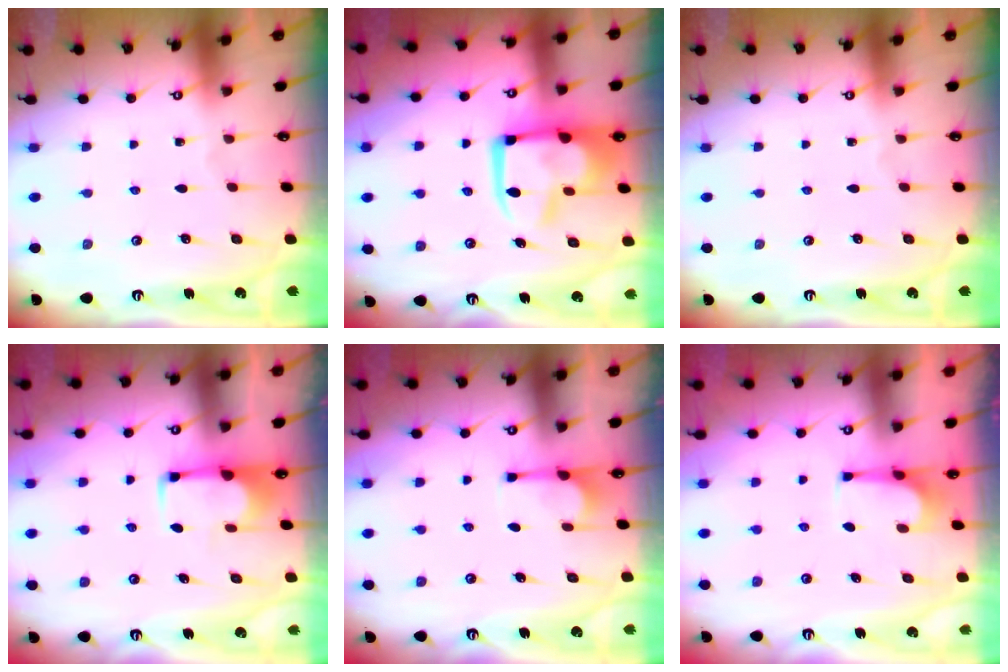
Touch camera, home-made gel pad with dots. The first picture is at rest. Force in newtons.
{"total": 14.7, "press": 14.6, "slide": 1.6}
{"total": 0.0}
{"total": 1.1, "press": 1.1, "slide": 0.0}
{"total": 3.5, "press": 3.5, "slide": 0.6}
{"total": 1.4, "press": 1.4, "slide": 0.4}